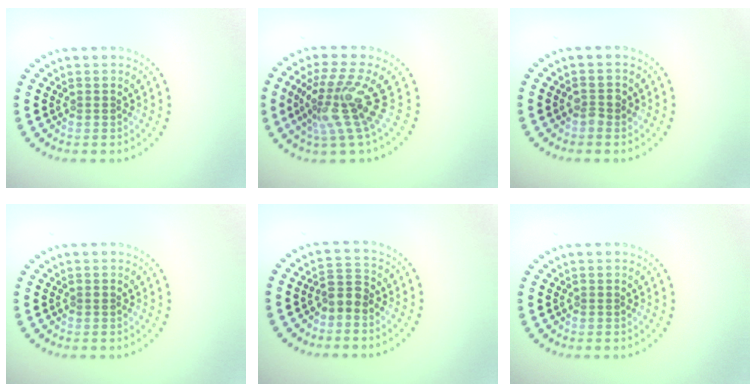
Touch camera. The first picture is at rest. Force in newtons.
{"total": 4.5, "press": 3.0, "slide": 3.3}
{"total": 1.0, "press": 0.9, "slide": 0.3}
{"total": 0.0}
{"total": 2.0, "press": 1.8, "slide": 1.0}
{"total": 0.0}